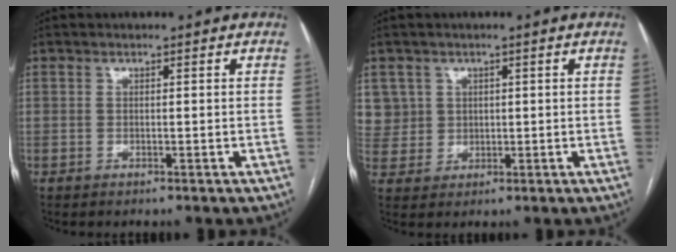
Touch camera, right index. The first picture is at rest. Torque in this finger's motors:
{"motor_torque": [0.35, 0.29, 0.02, 0.04]}